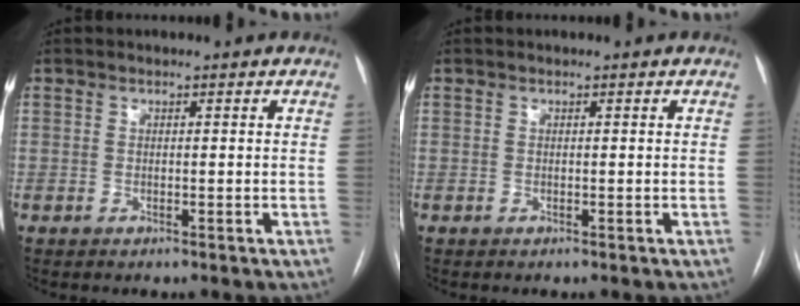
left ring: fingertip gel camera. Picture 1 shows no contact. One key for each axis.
{"total": 0.0}